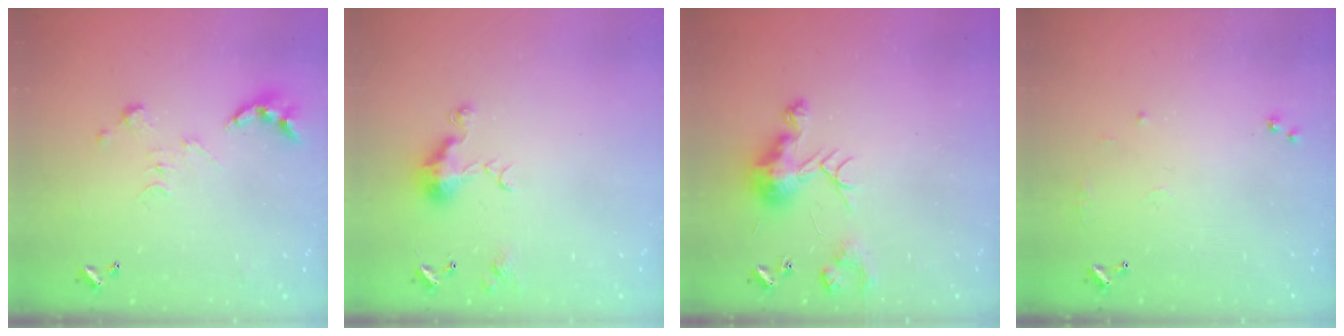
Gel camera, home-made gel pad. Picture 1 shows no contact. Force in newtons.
{"total": 6.6, "press": 6.5, "slide": 1.0}
{"total": 8.8, "press": 8.8, "slide": 0.0}
{"total": 6.4, "press": 6.3, "slide": 1.0}